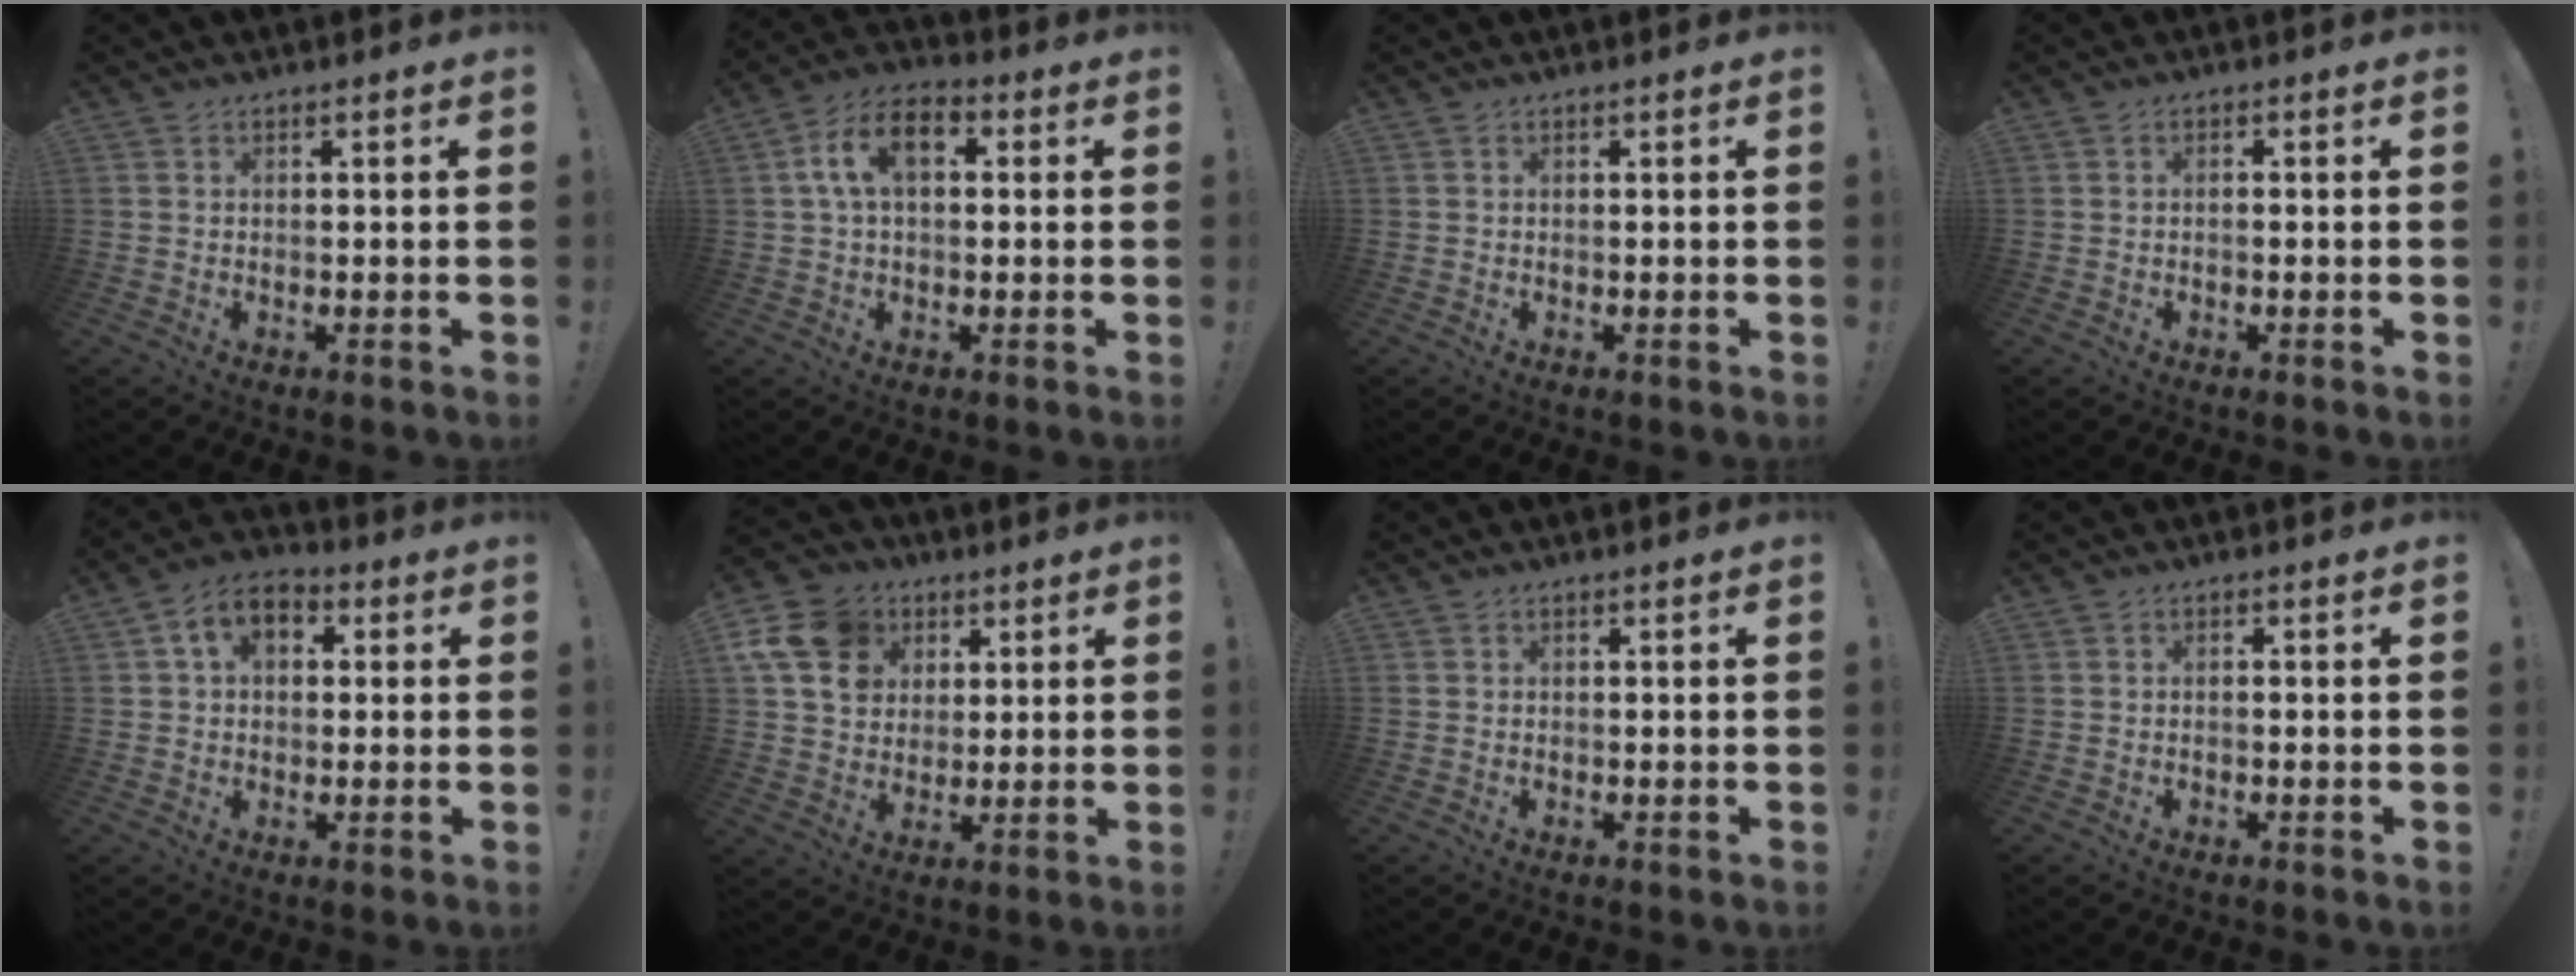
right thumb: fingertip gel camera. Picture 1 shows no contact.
{"total": 10.6, "force": [2.5, 6.4, 8.1], "torque": [-0.142, 0.015, 0.049]}
{"total": 0.0}
{"total": 1.0, "force": [-0.8, 0.0, 0.6], "torque": [-0.011, -0.001, -0.014]}
{"total": 8.1, "force": [2.3, 5.6, 5.4], "torque": [-0.089, 0.008, 0.045]}
{"total": 15.8, "force": [5.7, 12.7, 7.4], "torque": [-0.131, -0.022, 0.115]}
{"total": 0.0}
{"total": 0.8, "force": [-0.6, -0.1, 0.4], "torque": [-0.007, 0.000, -0.011]}